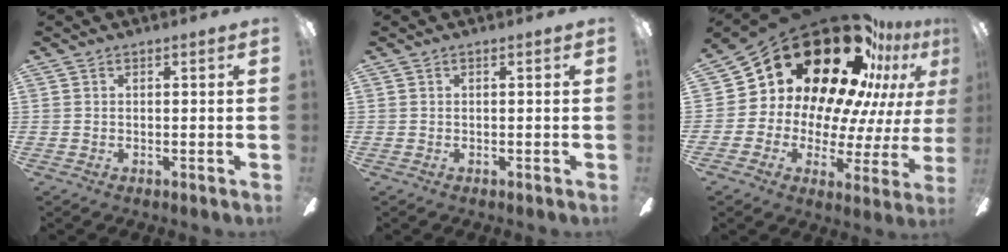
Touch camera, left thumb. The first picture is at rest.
{"total": 0.0}
{"total": 27.6, "force": [18.0, 13.2, 16.2], "torque": [-0.269, -0.145, 0.332]}